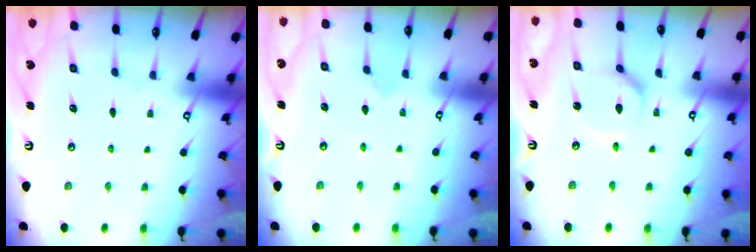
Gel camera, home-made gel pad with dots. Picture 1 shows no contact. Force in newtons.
{"total": 2.5, "press": 2.4, "slide": 0.6}
{"total": 6.6, "press": 6.6, "slide": 0.7}